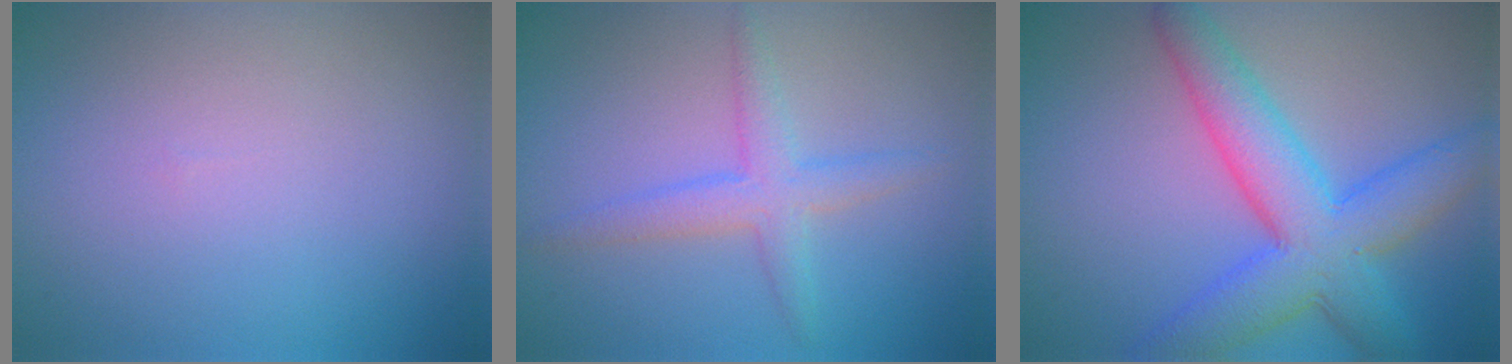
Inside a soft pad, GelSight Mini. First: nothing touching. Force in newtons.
{"total": 2.9, "press": 2.9, "slide": 0.0}
{"total": 7.9, "press": 7.9, "slide": 0.1}